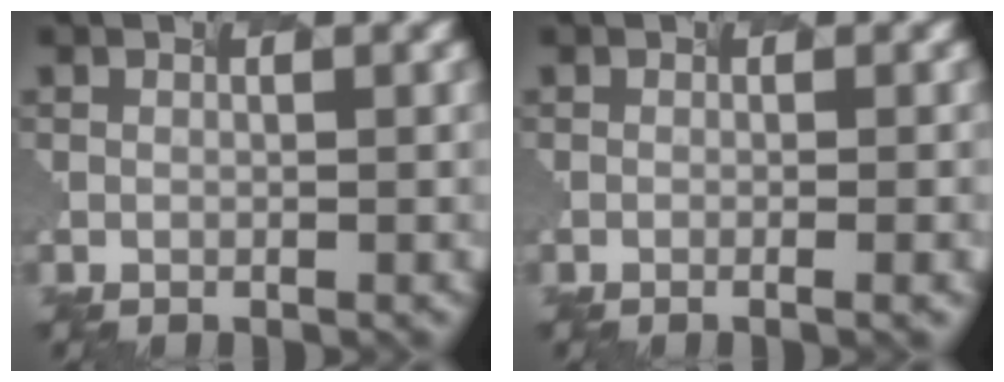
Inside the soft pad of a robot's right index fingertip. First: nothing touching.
{"total": 2.1, "force": [-0.6, 0.5, 1.9], "torque": [-0.015, 0.005, -0.004]}